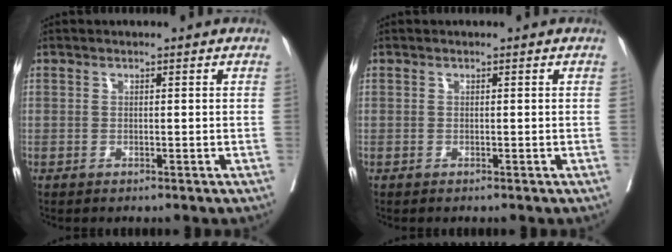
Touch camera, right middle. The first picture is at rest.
{"total": 0.0}